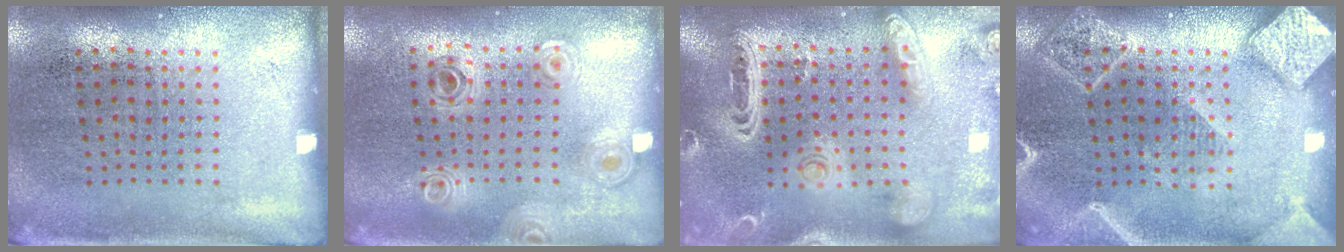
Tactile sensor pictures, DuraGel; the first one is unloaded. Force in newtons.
{"total": 0.9, "press": 0.9, "slide": 0.2}
{"total": 3.5, "press": 2.8, "slide": 2.1}
{"total": 2.3, "press": 2.2, "slide": 0.3}